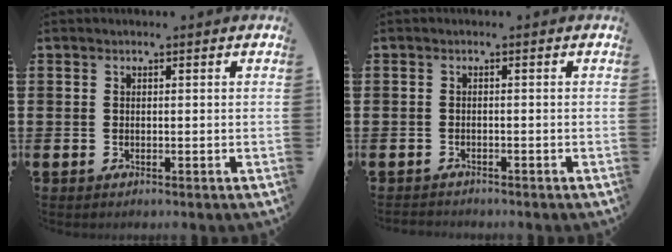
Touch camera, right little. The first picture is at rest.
{"total": 0.7, "force": [-0.7, 0.1, -0.1], "torque": [0.000, 0.000, -0.015]}